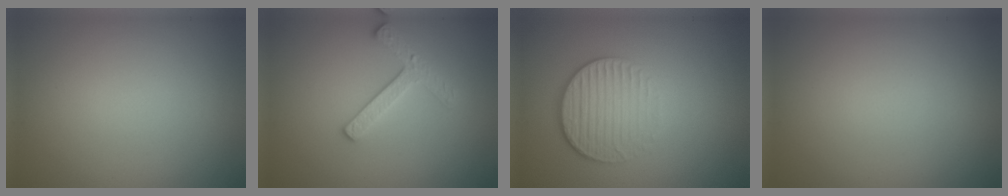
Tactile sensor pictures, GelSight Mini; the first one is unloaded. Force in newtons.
{"total": 2.5, "press": 2.4, "slide": 0.4}
{"total": 4.2, "press": 2.8, "slide": 3.2}
{"total": 0.0}